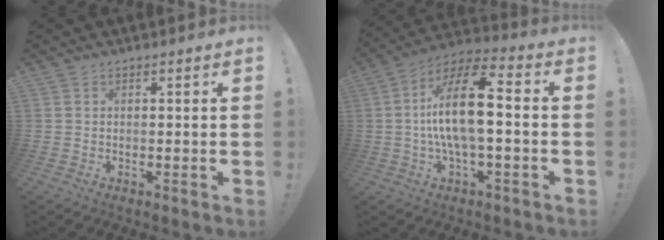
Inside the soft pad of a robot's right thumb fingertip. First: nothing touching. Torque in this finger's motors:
{"motor_torque": [0.99, 1.43, 0.31, -0.02, 0.19]}